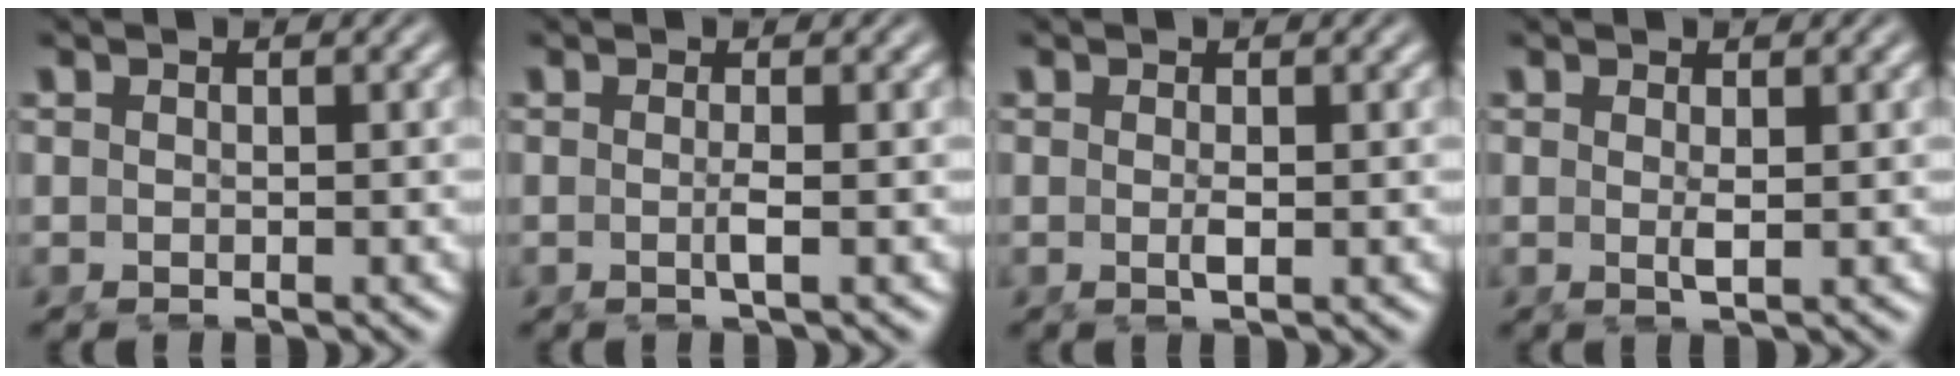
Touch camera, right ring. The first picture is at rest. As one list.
[{"total": 1.3, "force": [-0.5, -0.7, 1.0], "torque": [-0.014, -0.003, -0.008]}, {"total": 1.0, "force": [-0.3, -0.4, 0.8], "torque": [-0.013, -0.005, -0.001]}, {"total": 1.2, "force": [0.1, -0.7, 0.9], "torque": [-0.017, -0.011, 0.008]}]